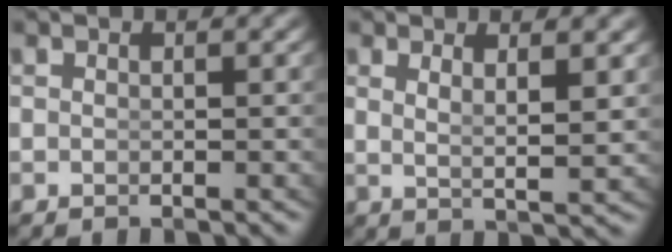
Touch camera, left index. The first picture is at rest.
{"total": 2.7, "force": [1.2, -0.2, 2.4], "torque": [-0.045, -0.017, 0.034]}